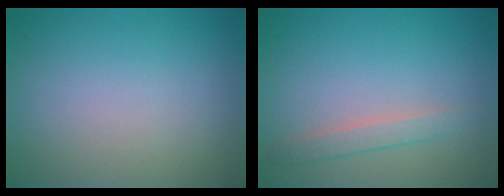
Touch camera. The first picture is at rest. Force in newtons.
{"total": 1.6, "press": 1.6, "slide": 0.0}